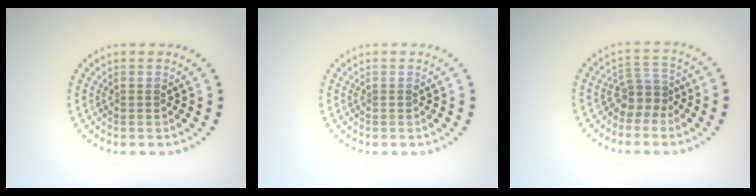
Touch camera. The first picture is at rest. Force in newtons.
{"total": 0.0}
{"total": 2.6, "press": 1.9, "slide": 1.8}